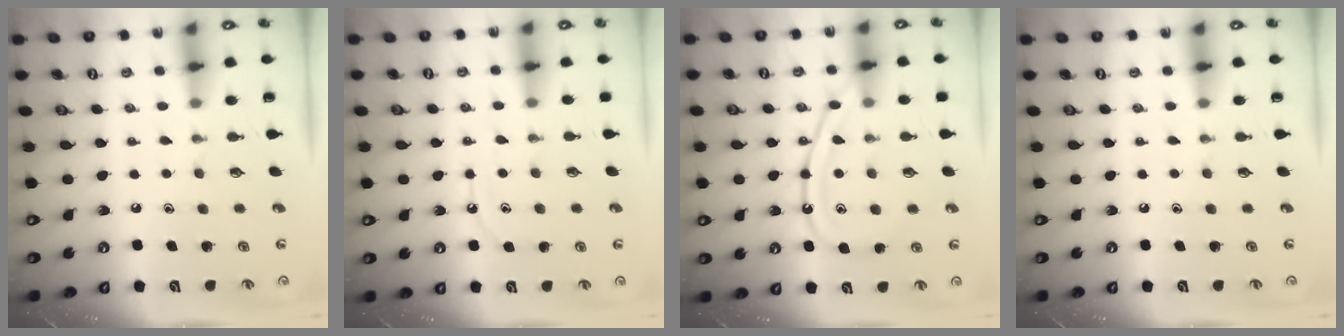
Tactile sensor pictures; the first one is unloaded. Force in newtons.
{"total": 6.1, "press": 6.1, "slide": 0.6}
{"total": 13.3, "press": 13.3, "slide": 1.2}
{"total": 0.0}